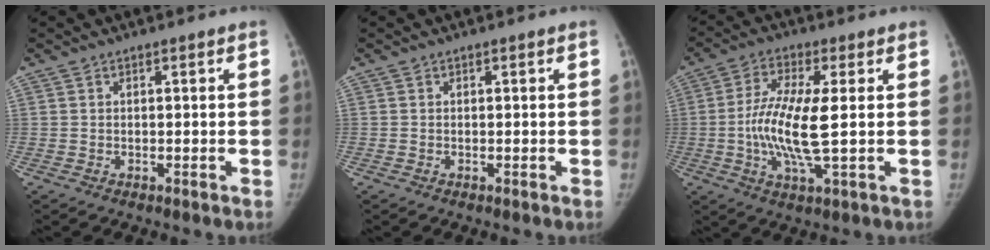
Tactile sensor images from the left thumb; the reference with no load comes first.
{"total": 0.0}
{"total": 11.2, "force": [-0.2, 2.5, 10.9], "torque": [-0.238, -0.004, -0.010]}